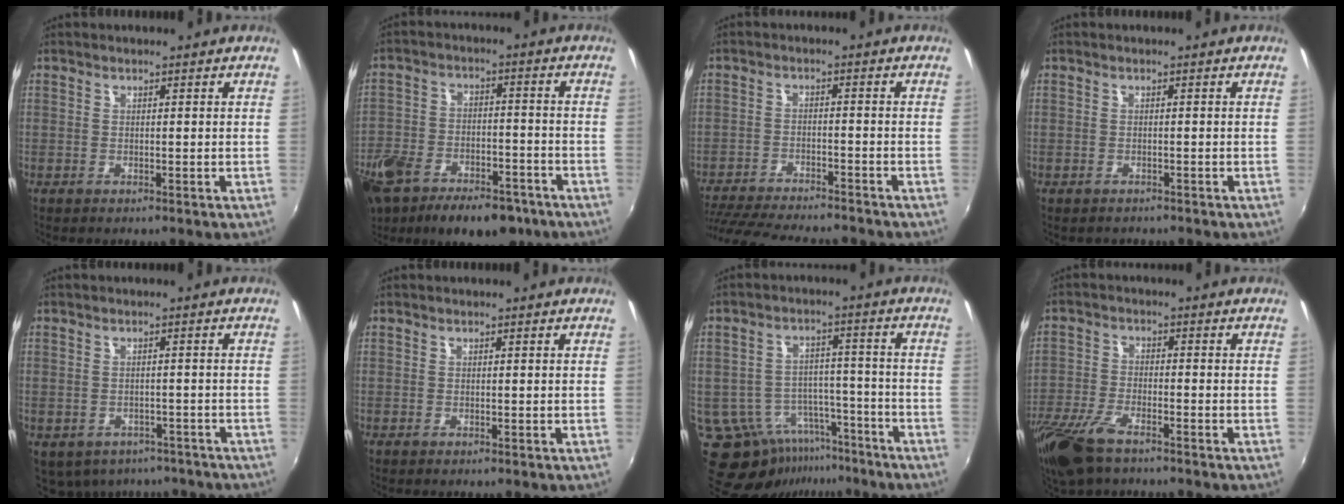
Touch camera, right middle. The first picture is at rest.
{"total": 22.6, "force": [-14.5, 11.6, 12.9], "torque": [-0.298, -0.030, -0.228]}
{"total": 17.6, "force": [-15.5, 3.2, 7.7], "torque": [-0.162, -0.030, -0.240]}
{"total": 1.0, "force": [-0.9, 0.4, 0.0], "torque": [-0.006, -0.002, -0.013]}
{"total": 11.2, "force": [-7.8, 6.8, 4.5], "torque": [-0.099, -0.016, -0.088]}
{"total": 0.0}
{"total": 13.5, "force": [-9.2, 8.0, 5.7], "torque": [-0.120, 0.006, -0.123]}
{"total": 10.9, "force": [-7.7, 3.9, 6.8], "torque": [-0.164, -0.029, -0.155]}